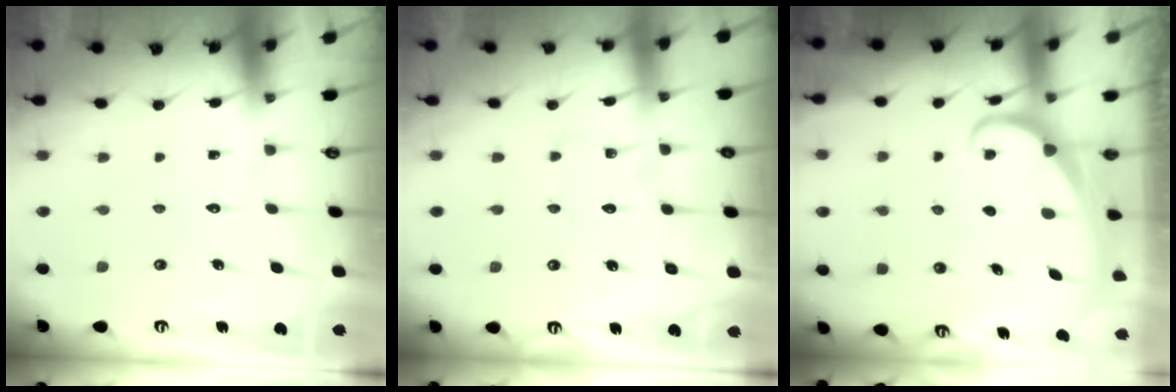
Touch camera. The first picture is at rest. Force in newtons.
{"total": 1.2, "press": 1.2, "slide": 0.2}
{"total": 1.9, "press": 1.9, "slide": 0.2}